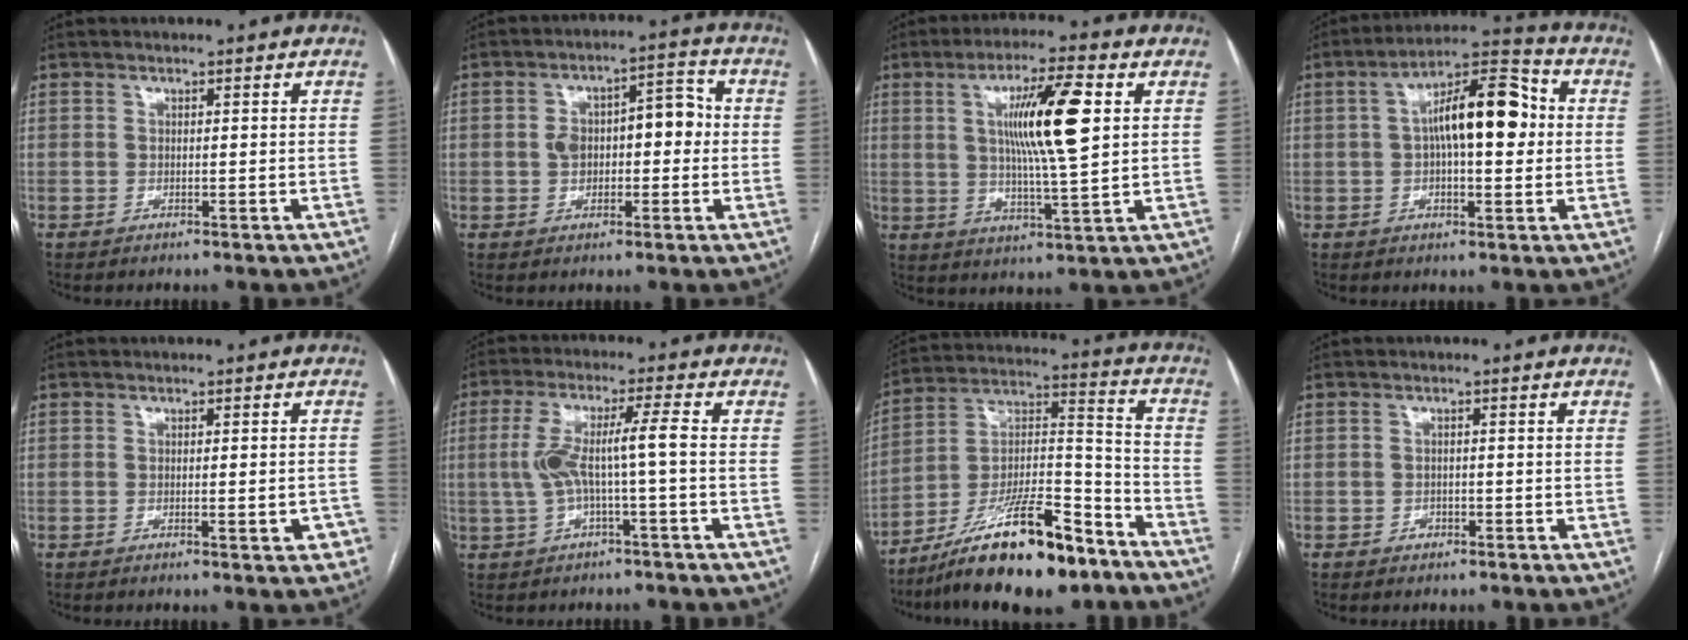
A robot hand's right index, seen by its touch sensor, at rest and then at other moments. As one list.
[{"total": 8.3, "force": [0.2, 4.5, 7.0], "torque": [-0.110, 0.043, 0.007]}, {"total": 12.3, "force": [3.0, 0.7, 11.9], "torque": [-0.208, 0.002, 0.053]}, {"total": 12.6, "force": [1.2, 3.9, 12.0], "torque": [-0.205, 0.036, 0.017]}, {"total": 2.7, "force": [-1.0, 0.7, 2.4], "torque": [-0.026, -0.001, -0.008]}, {"total": 7.1, "force": [-0.6, 0.0, 7.0], "torque": [-0.148, 0.027, -0.005]}, {"total": 20.6, "force": [-14.4, 4.6, 14.0], "torque": [-0.236, 0.012, -0.241]}, {"total": 1.2, "force": [-0.7, 0.9, 0.3], "torque": [-0.004, 0.004, -0.007]}]